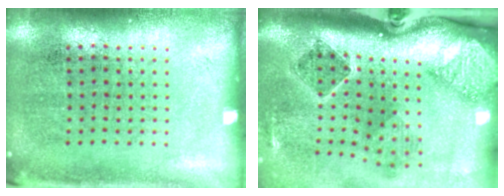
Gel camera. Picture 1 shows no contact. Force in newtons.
{"total": 3.0, "press": 2.0, "slide": 2.3}